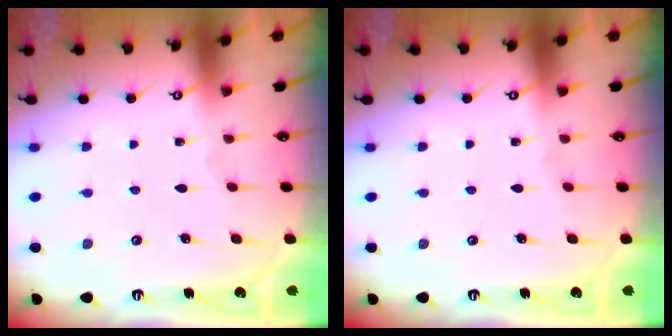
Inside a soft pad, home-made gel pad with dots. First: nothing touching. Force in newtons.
{"total": 0.0}